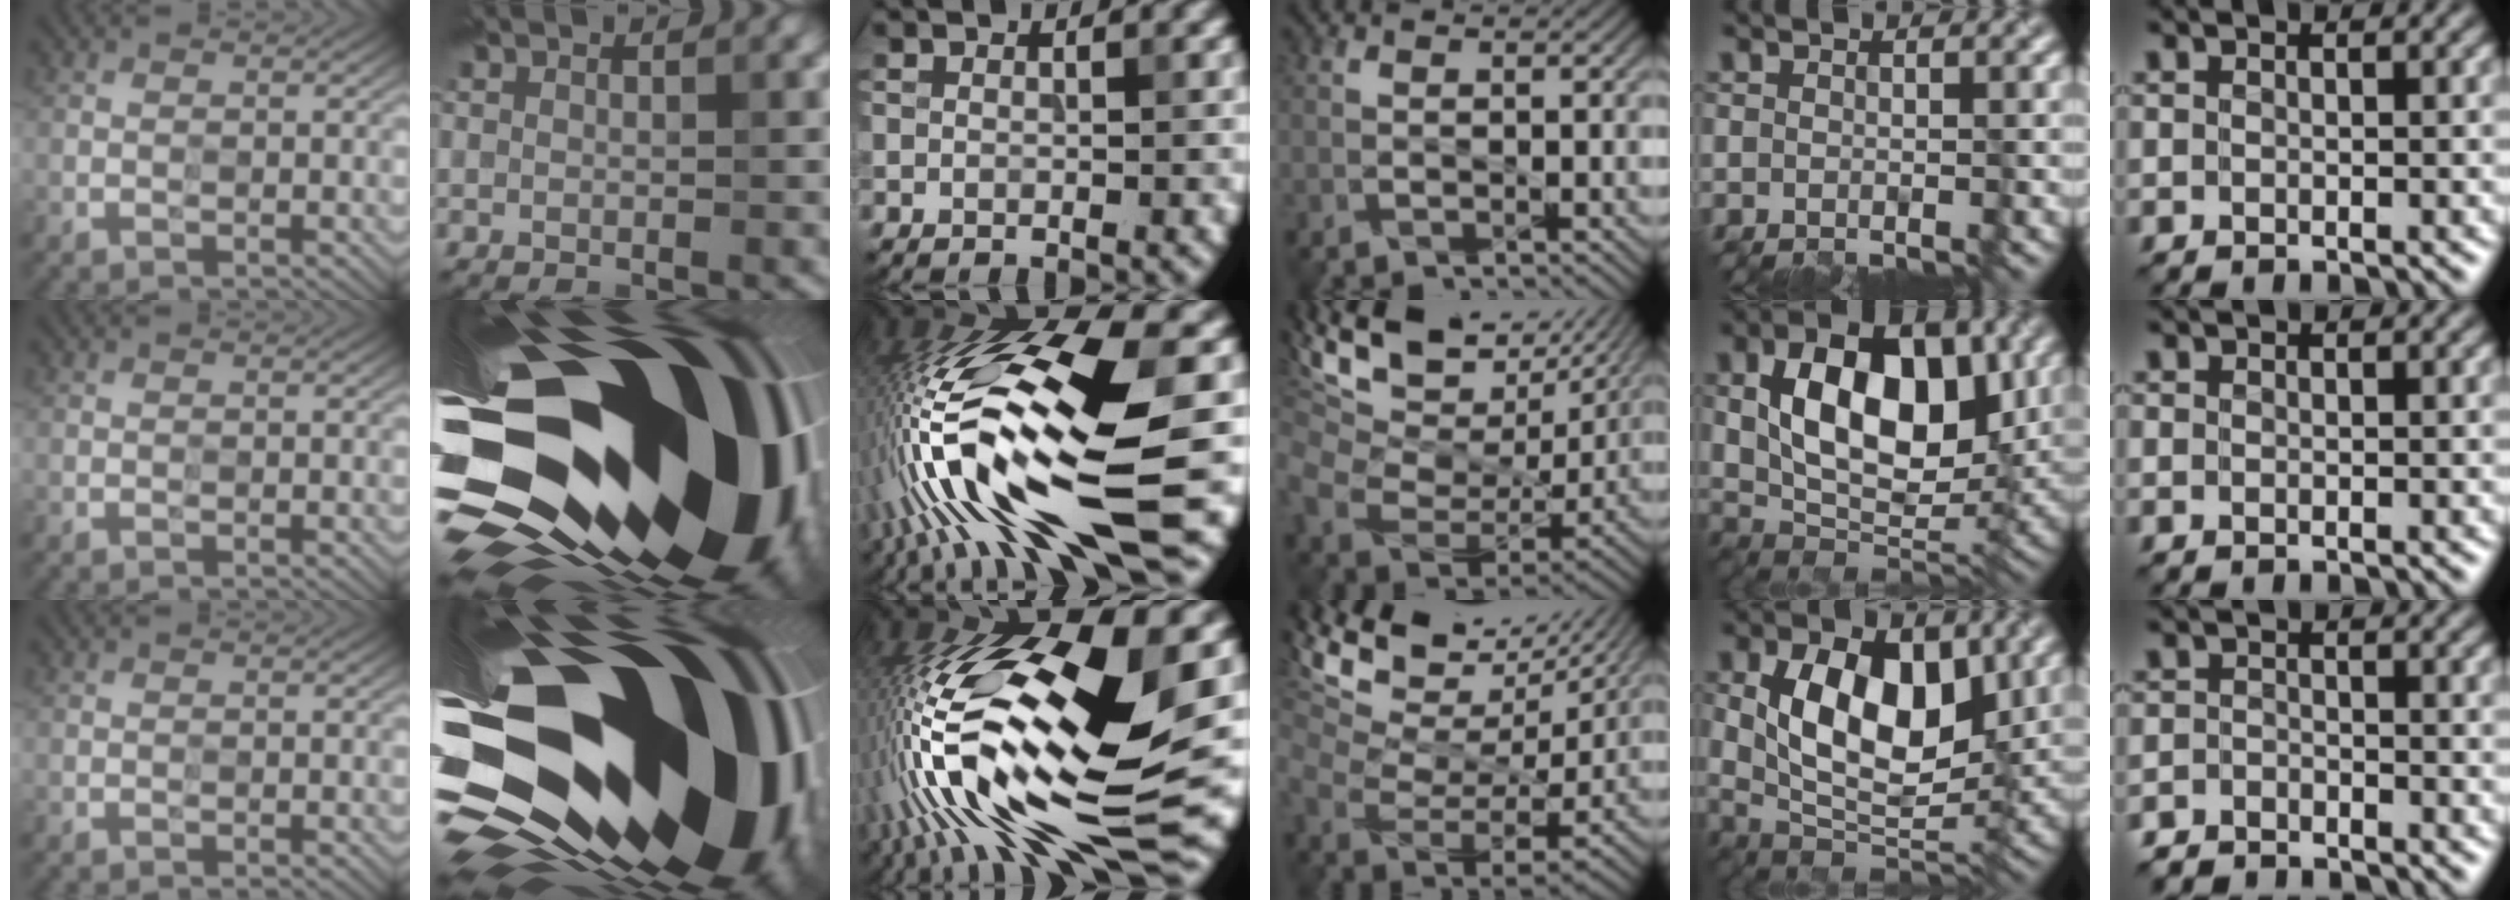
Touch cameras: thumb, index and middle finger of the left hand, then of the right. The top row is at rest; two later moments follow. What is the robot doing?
{"motion": "wipe", "object": "plastic plate"}